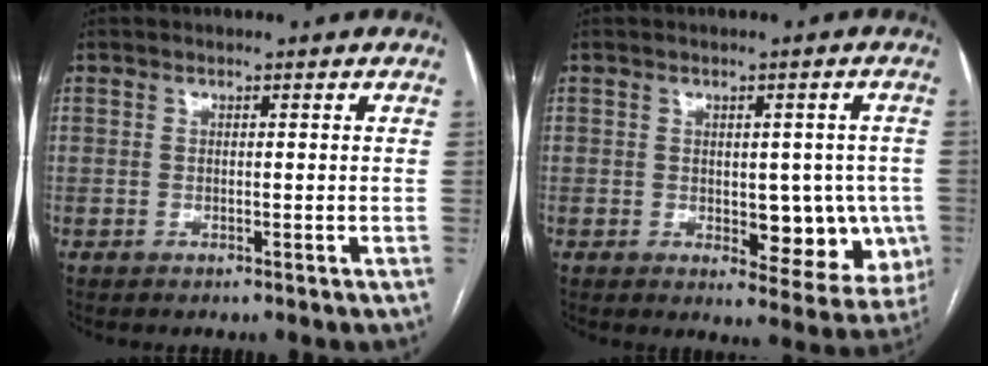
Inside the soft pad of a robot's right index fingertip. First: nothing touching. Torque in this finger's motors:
{"motor_torque": [0.12, 0.33, 0.07, 0.03]}